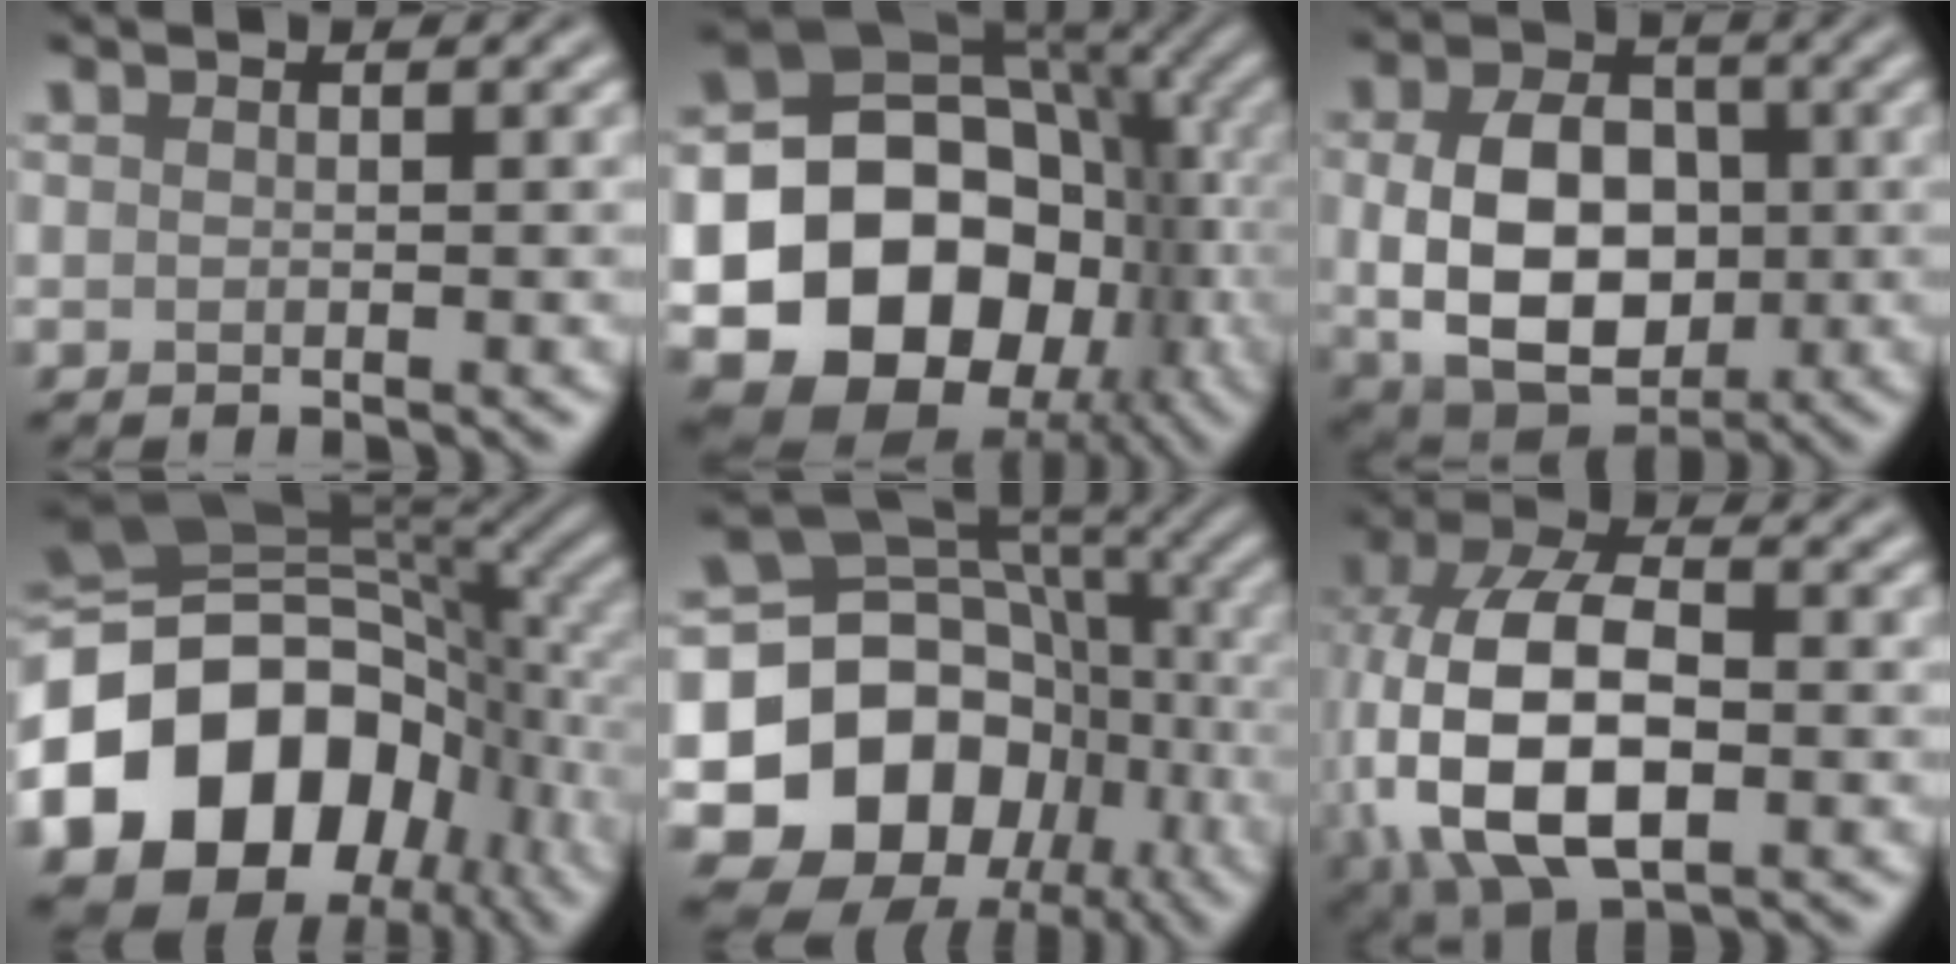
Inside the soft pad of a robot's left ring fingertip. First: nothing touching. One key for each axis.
{"total": 18.2, "fx": -5.9, "fy": 14.4, "fz": 9.4, "tx": -0.142, "ty": -0.013, "tz": -0.114}
{"total": 9.9, "fx": -0.4, "fy": 6.8, "fz": 7.1, "tx": -0.138, "ty": -0.008, "tz": -0.008}
{"total": 17.3, "fx": -5.1, "fy": 12.8, "fz": 10.5, "tx": -0.192, "ty": -0.001, "tz": -0.101}
{"total": 14.5, "fx": -4.4, "fy": 11.8, "fz": 7.2, "tx": -0.142, "ty": 0.001, "tz": -0.083}
{"total": 13.1, "fx": -1.8, "fy": 7.5, "fz": 10.6, "tx": -0.225, "ty": -0.004, "tz": -0.032}